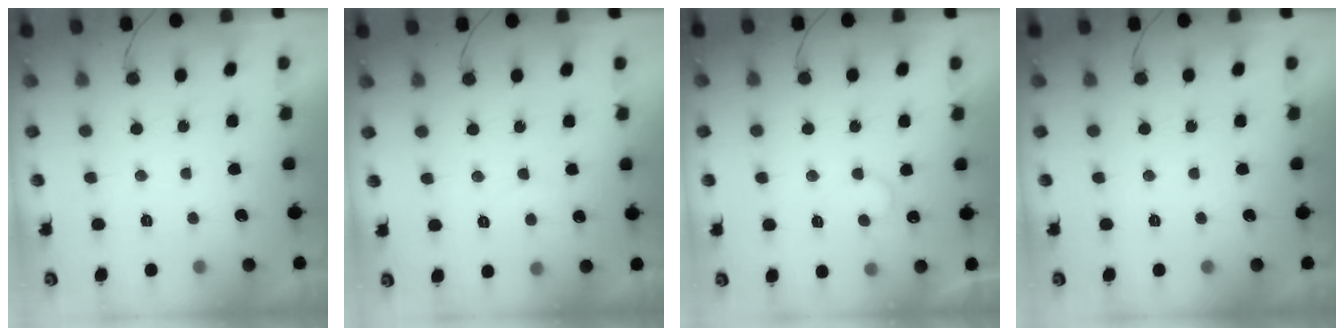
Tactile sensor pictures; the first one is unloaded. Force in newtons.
{"total": 4.8, "press": 4.8, "slide": 0.5}
{"total": 5.8, "press": 5.8, "slide": 0.5}
{"total": 0.0}